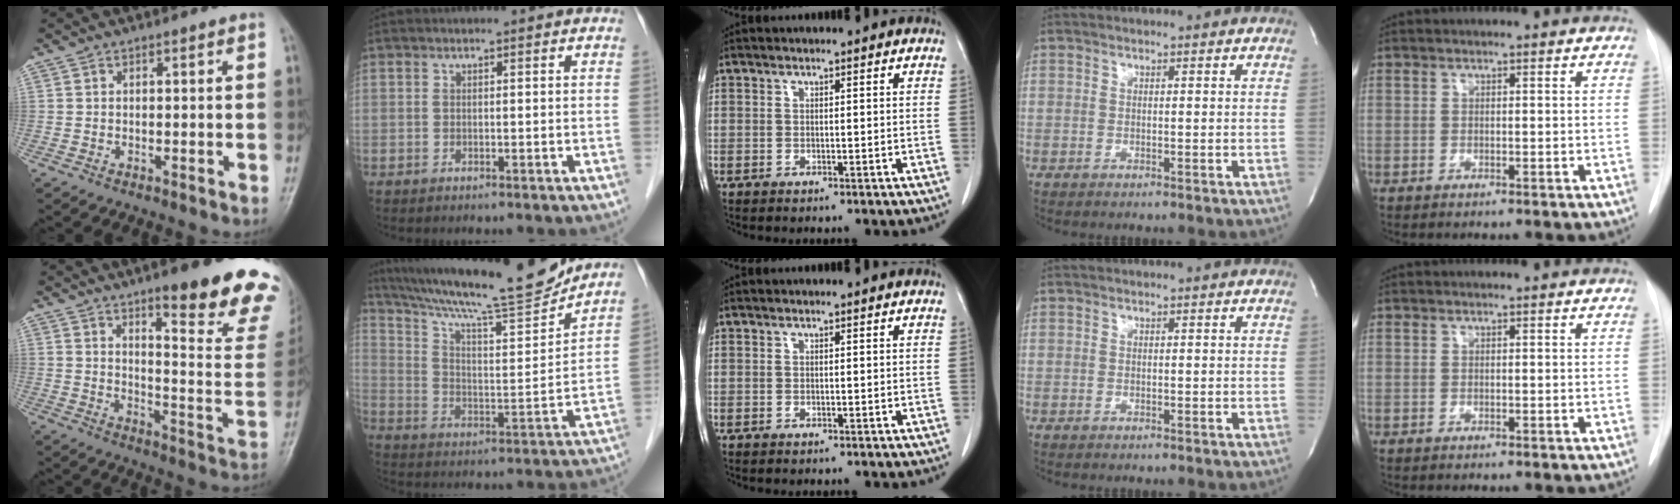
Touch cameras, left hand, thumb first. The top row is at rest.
{"thumb": {"total": 20.0, "force": [13.1, 4.0, 14.6], "torque": [-0.155, -0.084, 0.178]}, "index": {"total": 19.1, "force": [17.2, 0.4, 8.3], "torque": [-0.147, -0.015, 0.271]}}